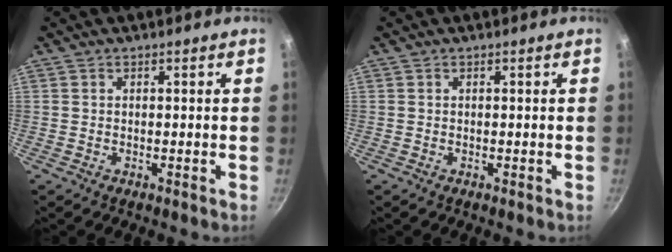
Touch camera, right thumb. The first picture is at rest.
{"total": 0.0}